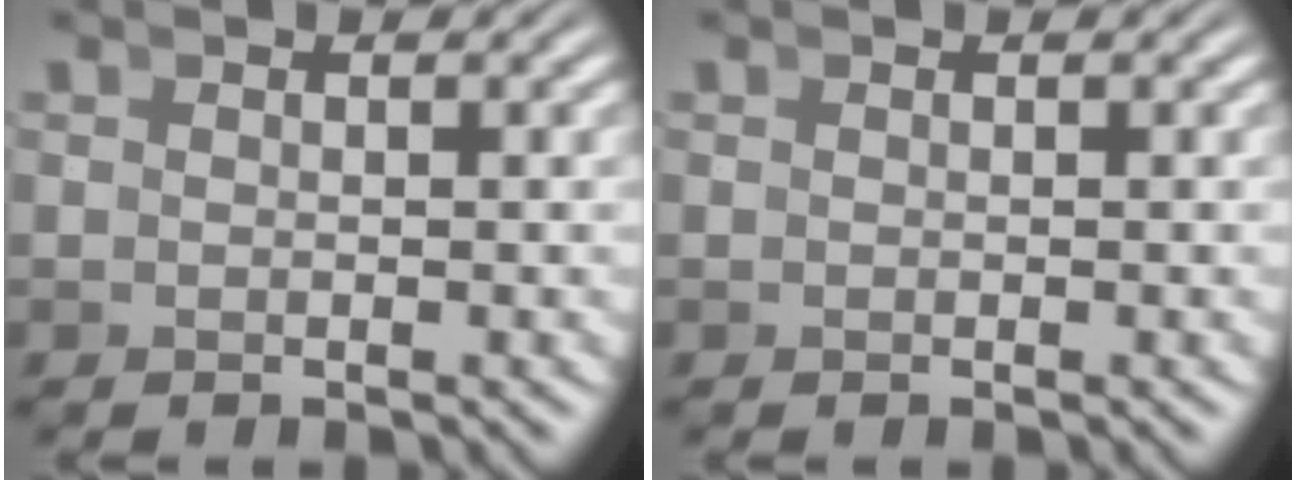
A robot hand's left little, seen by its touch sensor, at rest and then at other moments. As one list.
[{"total": 0.0}]